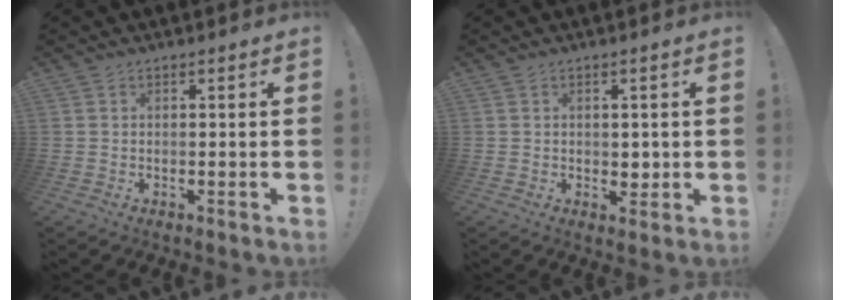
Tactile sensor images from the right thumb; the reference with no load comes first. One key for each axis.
{"total": 1.5, "fx": 0.1, "fy": 1.3, "fz": 0.8, "tx": 0.001, "ty": -0.002, "tz": -0.002}